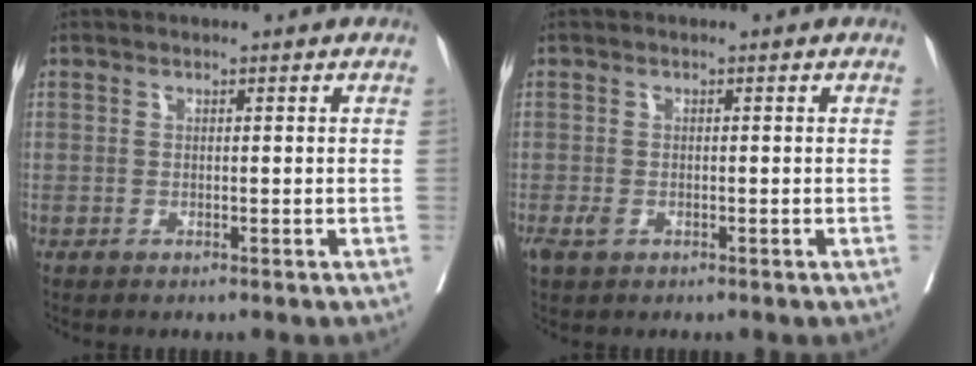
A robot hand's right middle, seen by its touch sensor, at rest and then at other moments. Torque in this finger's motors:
{"motor_torque": [0.66, -0.39, 0.12, 0.06]}